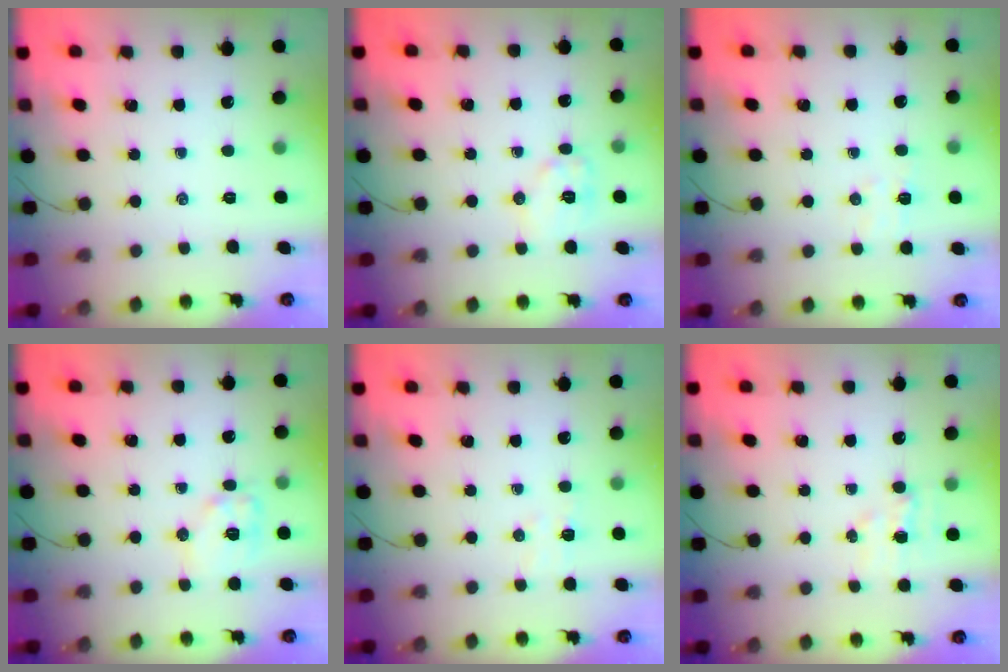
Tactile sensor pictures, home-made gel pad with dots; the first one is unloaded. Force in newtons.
{"total": 8.6, "press": 8.6, "slide": 0.3}
{"total": 5.4, "press": 5.3, "slide": 1.0}
{"total": 9.0, "press": 9.0, "slide": 0.3}
{"total": 4.3, "press": 4.2, "slide": 1.0}
{"total": 4.6, "press": 4.5, "slide": 1.0}